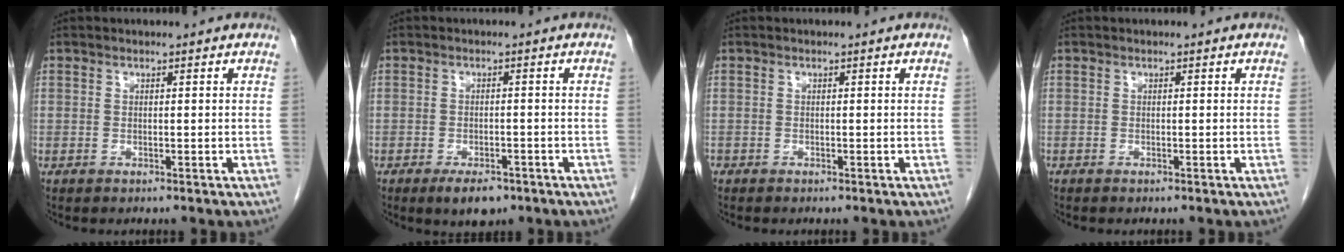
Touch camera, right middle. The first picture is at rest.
{"total": 4.4, "force": [-2.9, 1.9, 2.7], "torque": [-0.046, -0.003, -0.038]}
{"total": 0.0}
{"total": 0.0}